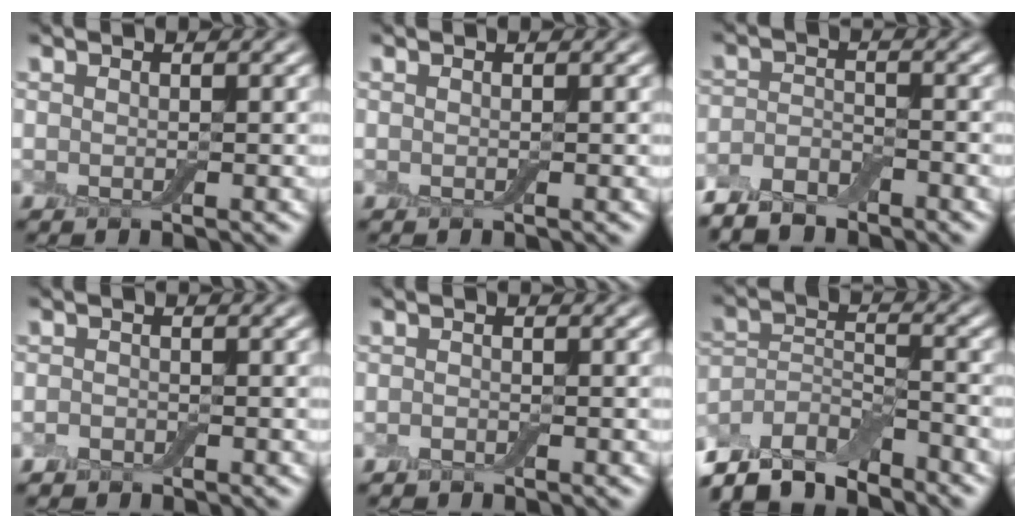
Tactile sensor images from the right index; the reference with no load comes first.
{"total": 0.0}
{"total": 3.5, "force": [-3.1, 1.3, 1.1], "torque": [-0.023, -0.002, -0.065]}
{"total": 1.0, "force": [-0.8, 0.6, 0.1], "torque": [-0.003, 0.001, -0.018]}
{"total": 0.7, "force": [-0.6, 0.3, 0.2], "torque": [-0.005, 0.000, -0.012]}
{"total": 8.0, "force": [-7.0, 2.7, 2.9], "torque": [-0.055, -0.002, -0.139]}